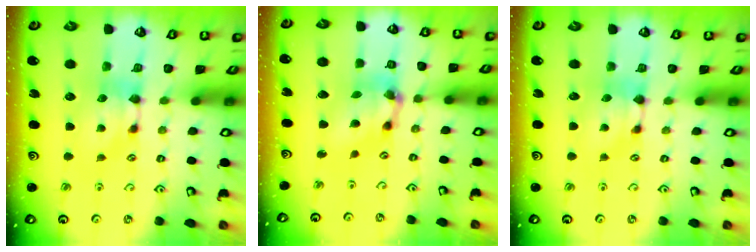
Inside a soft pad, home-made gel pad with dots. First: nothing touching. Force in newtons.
{"total": 7.0, "press": 6.6, "slide": 2.3}
{"total": 1.1, "press": 0.4, "slide": 1.1}